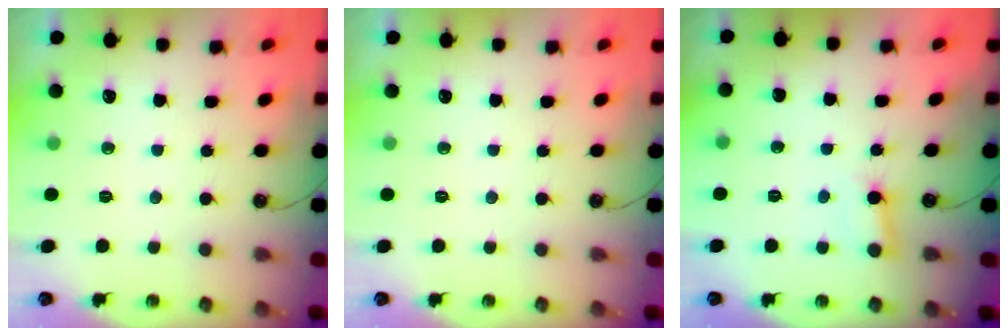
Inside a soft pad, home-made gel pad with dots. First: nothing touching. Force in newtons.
{"total": 0.0}
{"total": 4.1, "press": 4.1, "slide": 0.6}